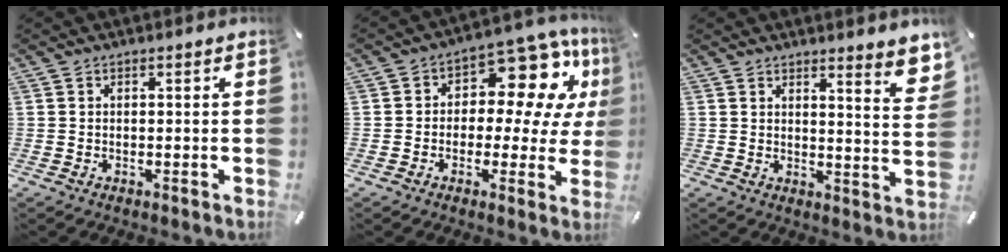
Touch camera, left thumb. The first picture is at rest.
{"total": 13.4, "force": [6.2, 7.6, 9.2], "torque": [-0.138, -0.042, 0.107]}
{"total": 6.6, "force": [5.2, 0.8, 3.9], "torque": [-0.048, -0.047, 0.084]}